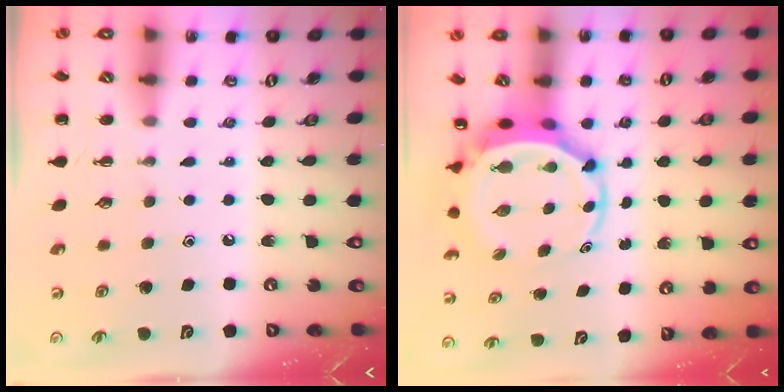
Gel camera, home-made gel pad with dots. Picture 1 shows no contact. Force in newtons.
{"total": 4.6, "press": 4.4, "slide": 1.4}